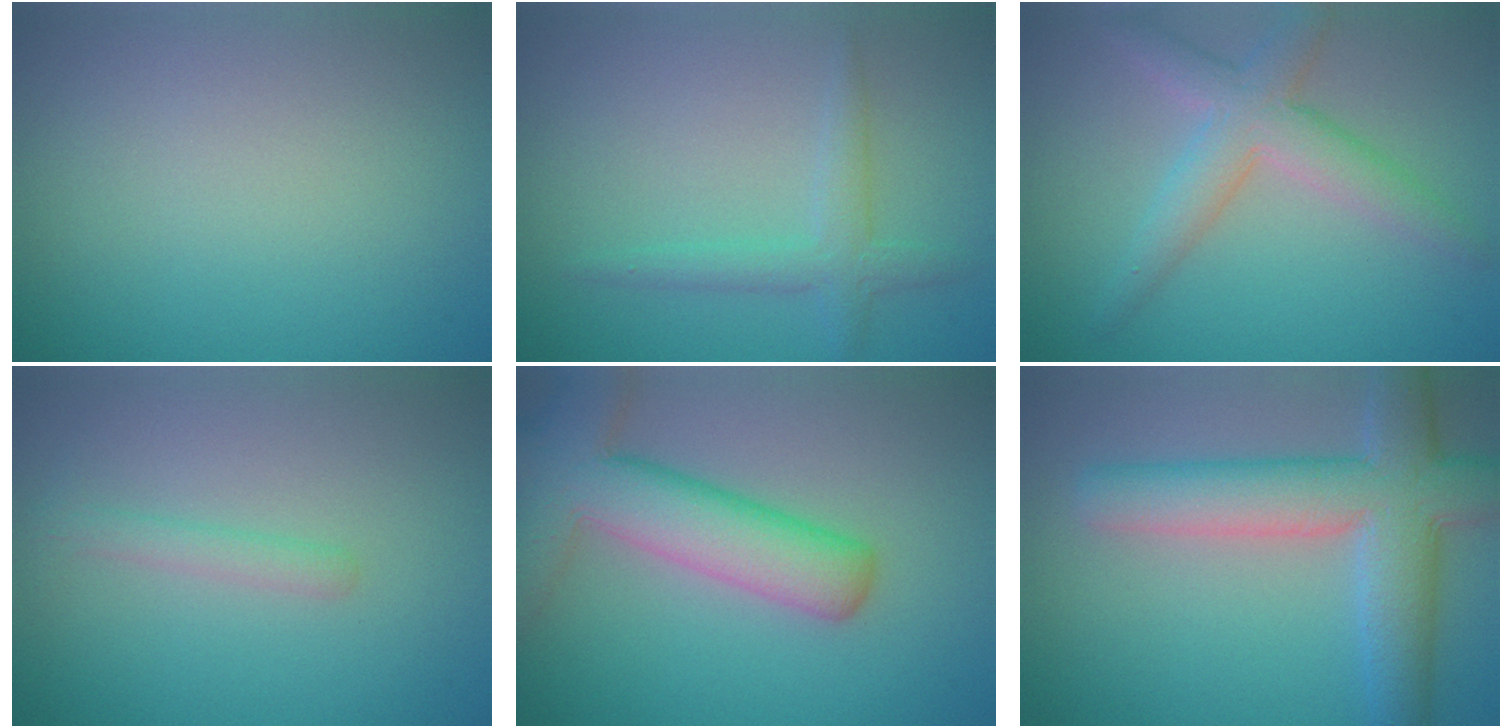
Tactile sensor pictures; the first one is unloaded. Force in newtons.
{"total": 2.1, "press": 2.1, "slide": 0.1}
{"total": 4.2, "press": 4.2, "slide": 0.2}
{"total": 1.4, "press": 1.4, "slide": 0.1}
{"total": 8.2, "press": 8.2, "slide": 0.5}
{"total": 7.5, "press": 7.5, "slide": 0.5}